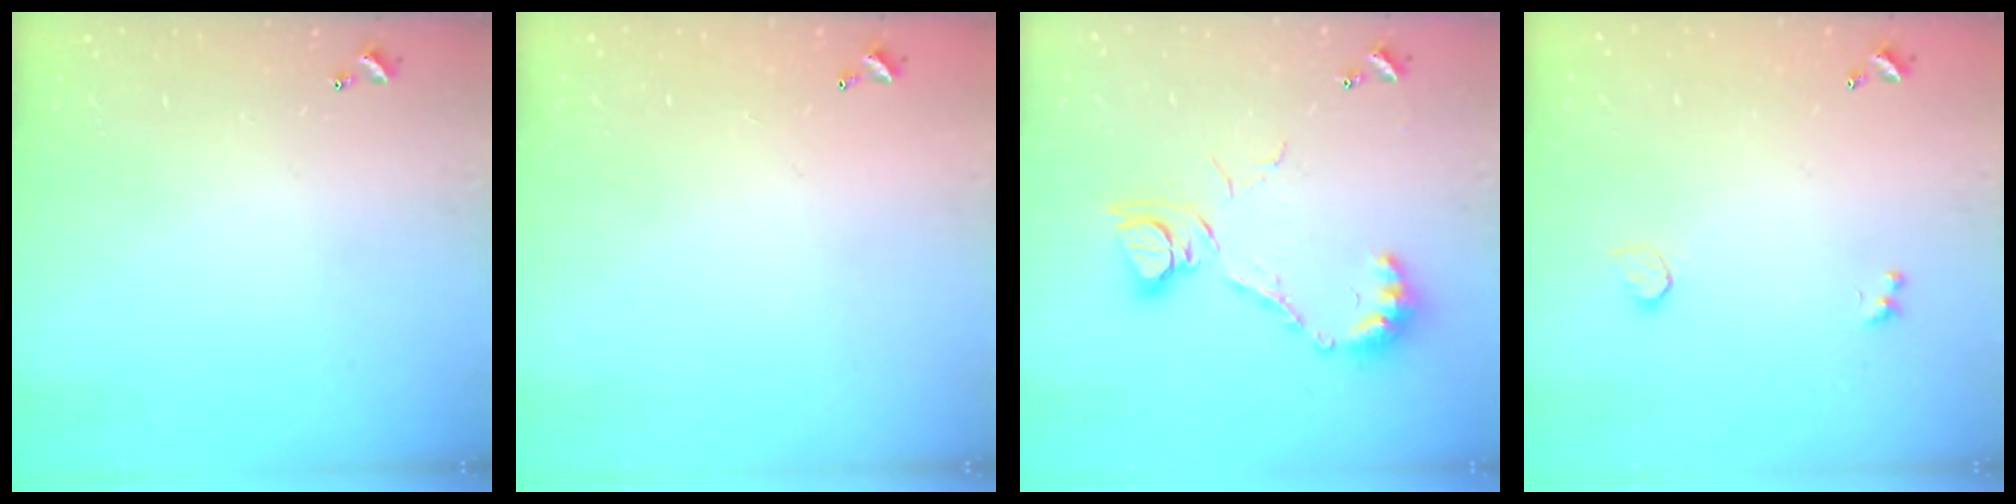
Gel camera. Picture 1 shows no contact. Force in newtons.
{"total": 3.0, "press": 3.0, "slide": 0.1}
{"total": 11.3, "press": 11.2, "slide": 1.2}
{"total": 0.8, "press": 0.6, "slide": 0.4}